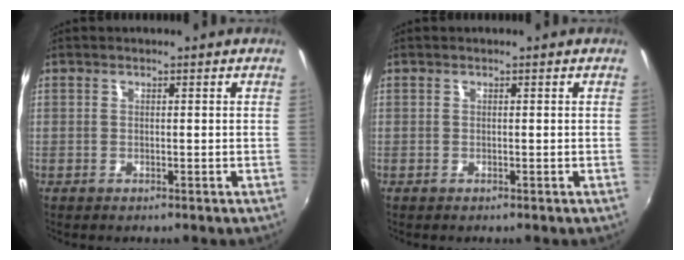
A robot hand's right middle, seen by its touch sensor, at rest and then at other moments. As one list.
[{"total": 0.0}]